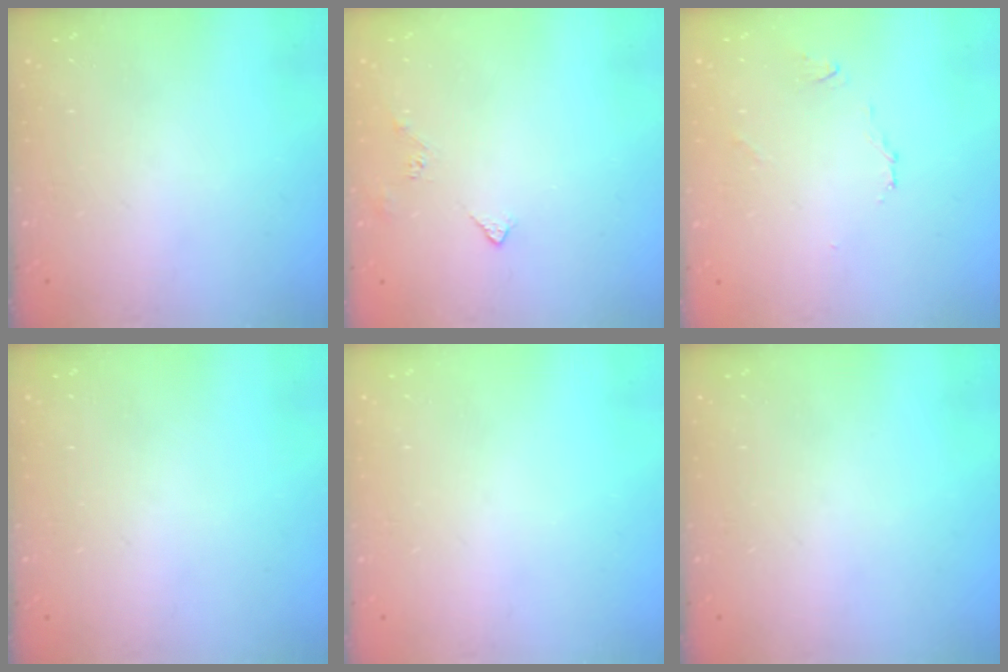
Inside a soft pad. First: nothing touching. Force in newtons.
{"total": 3.4, "press": 3.4, "slide": 0.7}
{"total": 3.2, "press": 3.1, "slide": 0.6}
{"total": 0.0}
{"total": 0.0}
{"total": 0.0}